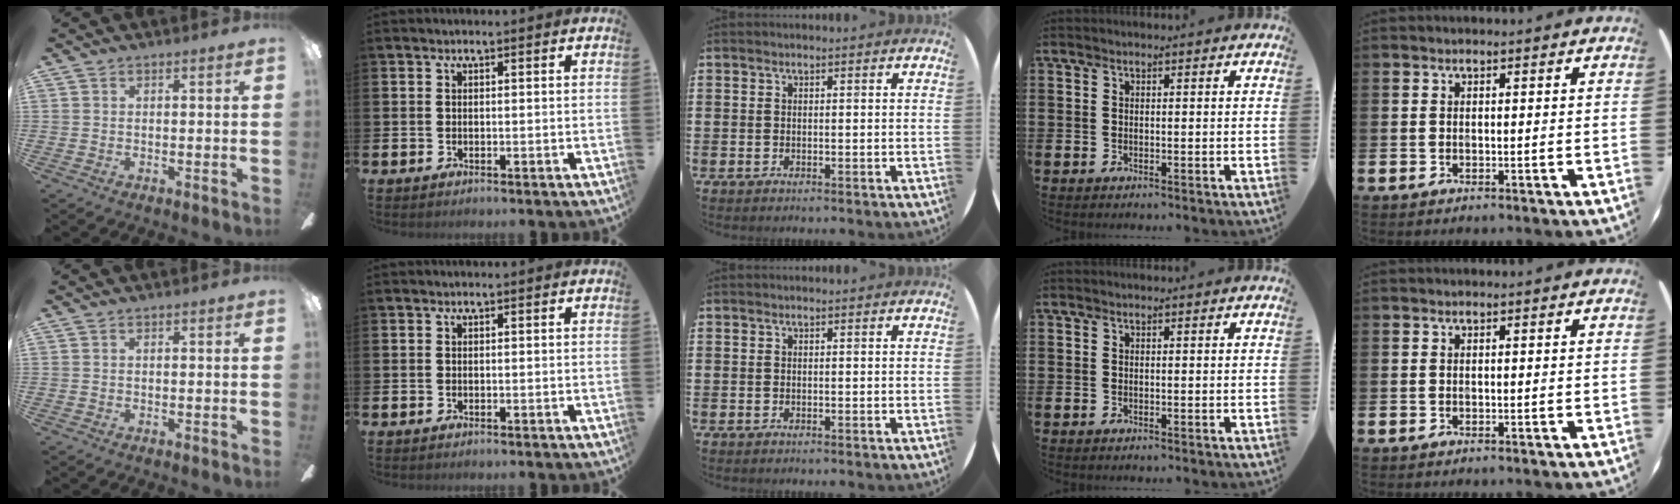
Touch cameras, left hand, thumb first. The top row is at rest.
{}